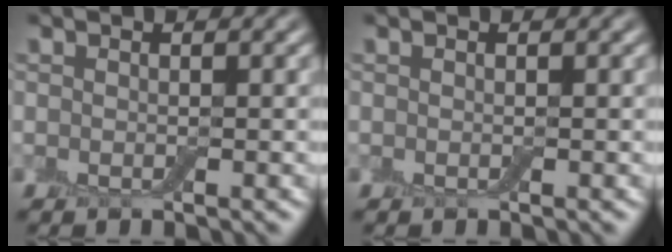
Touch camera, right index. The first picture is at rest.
{"total": 0.0}